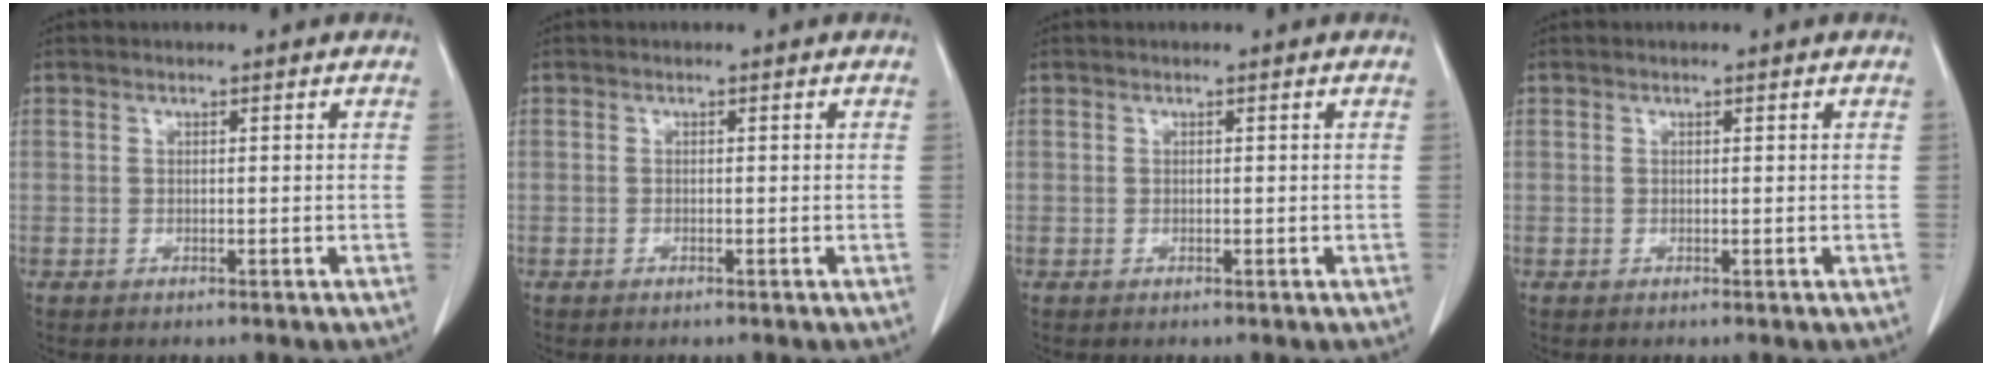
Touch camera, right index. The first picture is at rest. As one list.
[{"total": 0.0}, {"total": 0.0}, {"total": 0.0}]